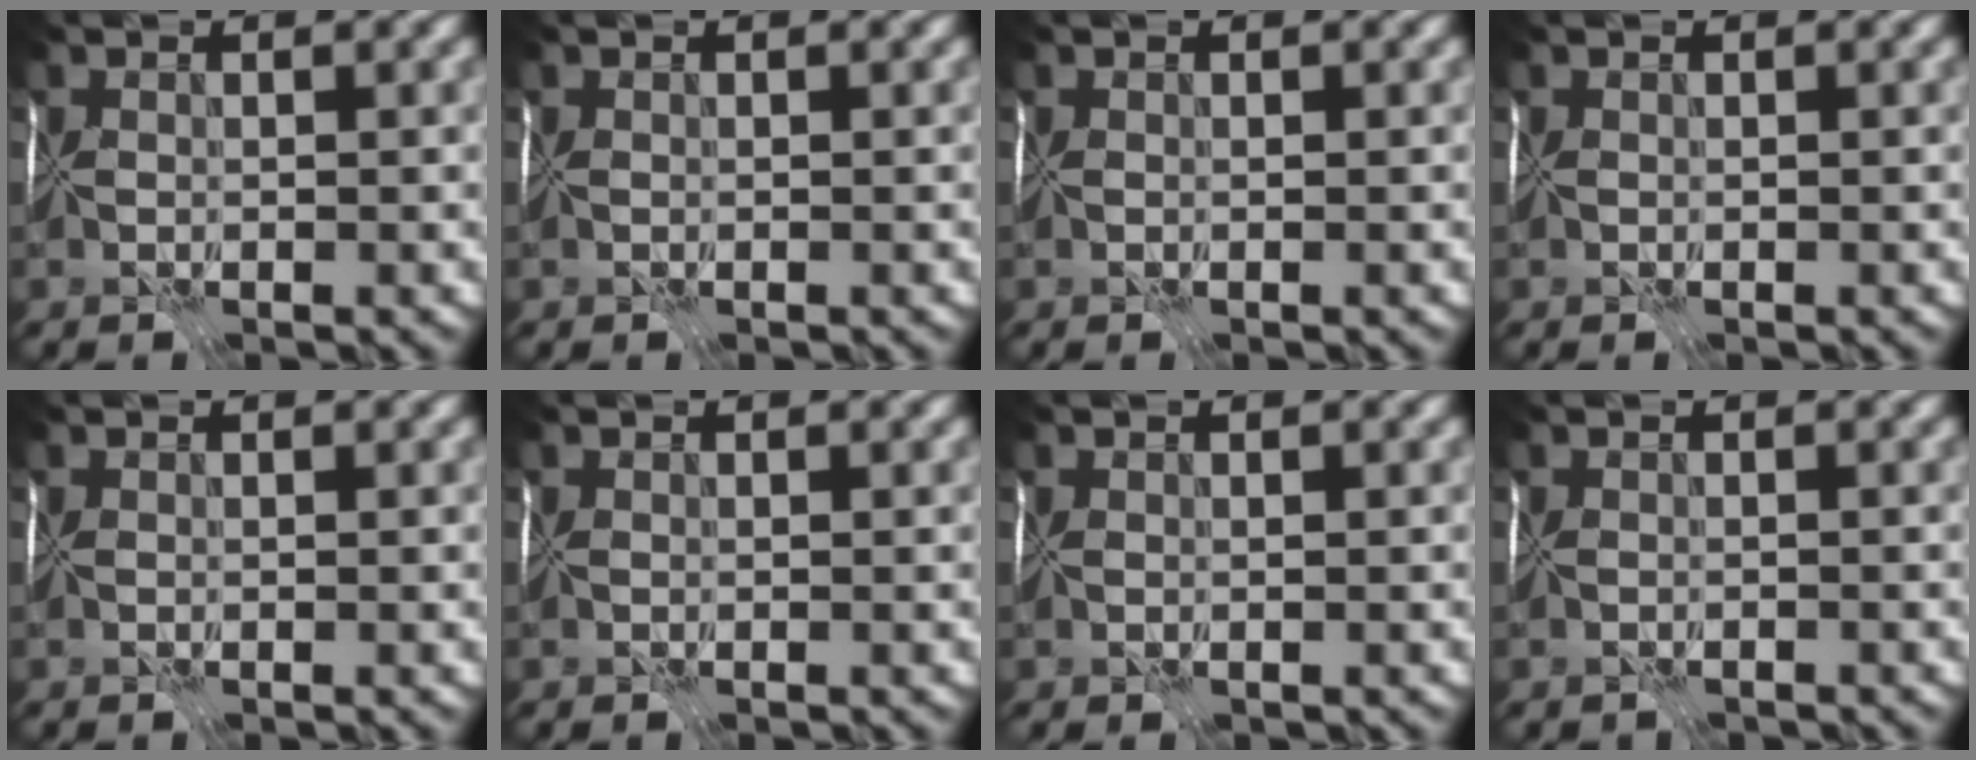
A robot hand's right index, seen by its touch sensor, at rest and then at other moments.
{"total": 0.0}
{"total": 0.0}
{"total": 0.0}
{"total": 0.0}
{"total": 0.0}
{"total": 0.0}
{"total": 1.6, "force": [-1.5, 0.4, -0.1], "torque": [0.014, -0.014, -0.032]}